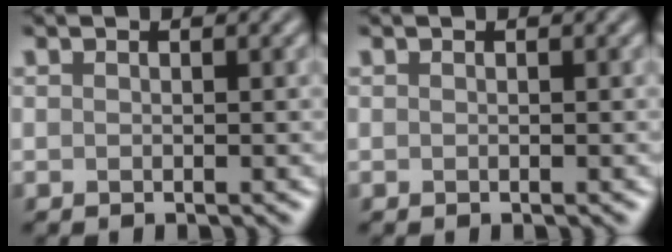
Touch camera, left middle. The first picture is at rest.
{"total": 0.0}